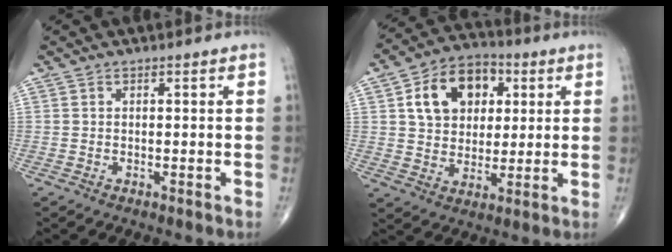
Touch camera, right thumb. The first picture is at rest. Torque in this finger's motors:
{"motor_torque": [0.79, 0.97, 0.06, 0.03, 0.31]}